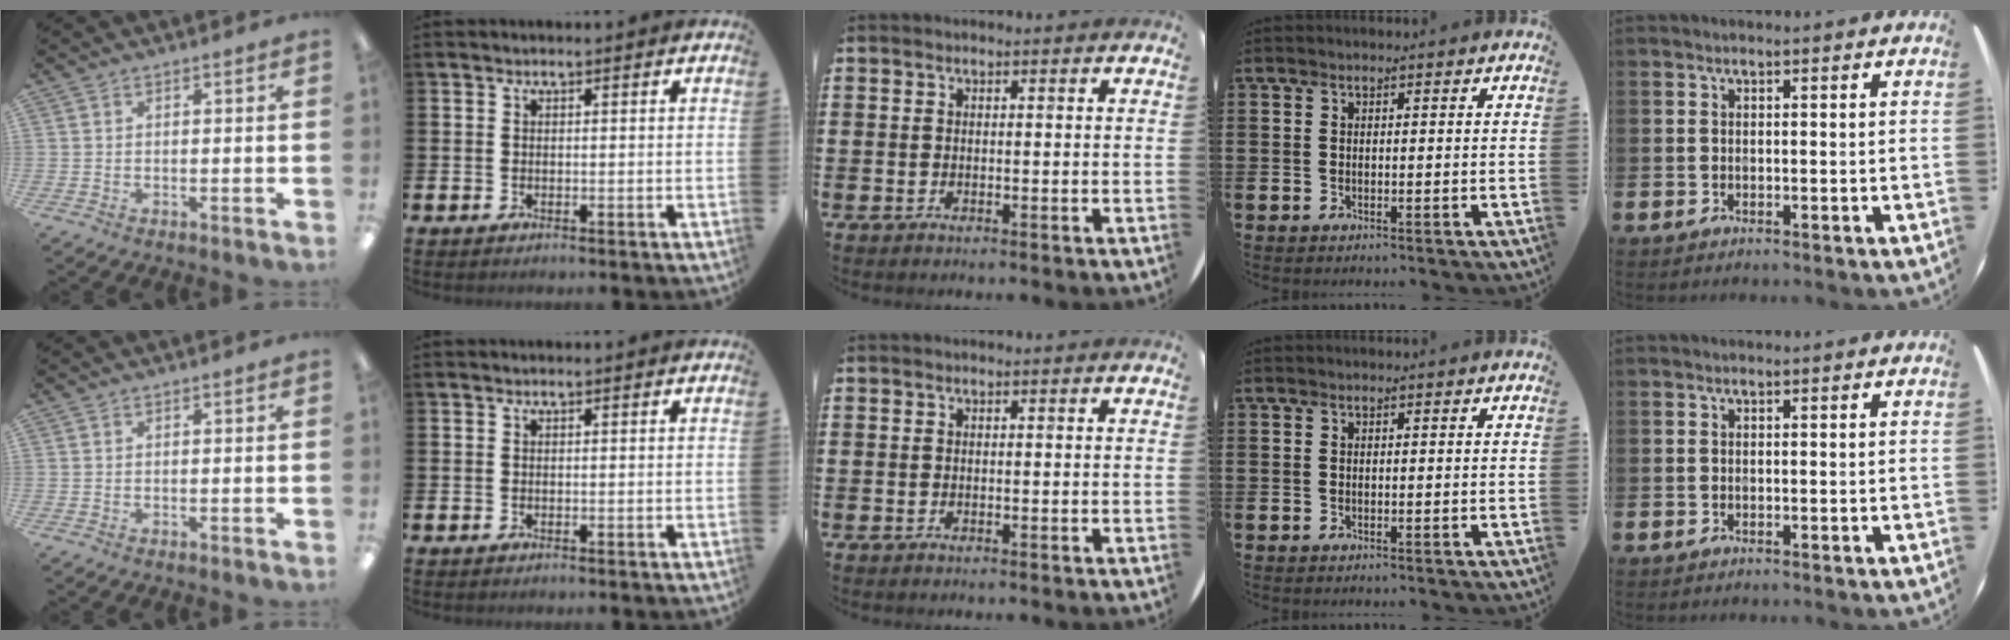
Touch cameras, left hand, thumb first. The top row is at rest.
{}